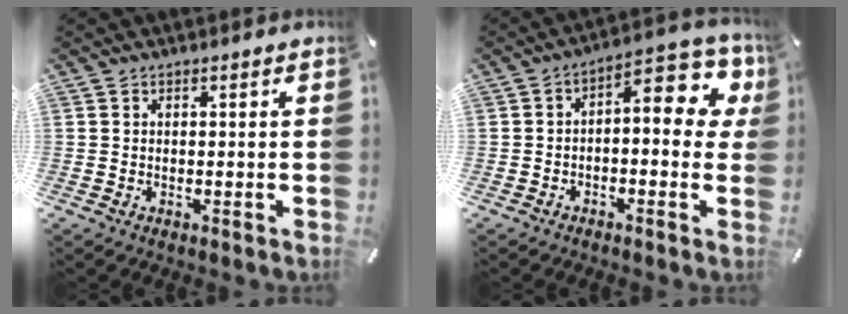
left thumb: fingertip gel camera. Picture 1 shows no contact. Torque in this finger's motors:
{"motor_torque": [0.40, 0.16, 0.53, 0.30, 0.09]}